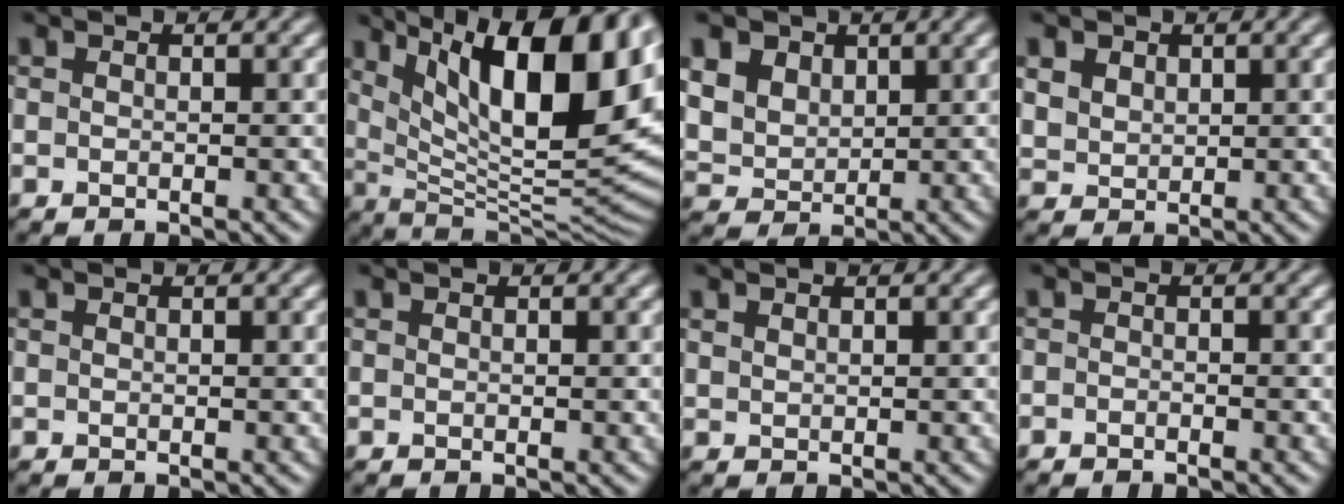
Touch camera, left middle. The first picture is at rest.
{"total": 17.1, "force": [7.2, 6.8, 14.0], "torque": [-0.218, 0.025, 0.131]}
{"total": 7.9, "force": [4.3, 5.8, 3.3], "torque": [-0.110, 0.023, 0.071]}
{"total": 2.5, "force": [1.8, 1.6, 0.4], "torque": [-0.025, 0.005, 0.040]}
{"total": 0.0}
{"total": 0.0}
{"total": 0.8, "force": [0.7, -0.1, -0.3], "torque": [-0.002, 0.001, 0.017]}
{"total": 0.8, "force": [-0.8, -0.1, 0.1], "torque": [-0.007, -0.002, -0.013]}